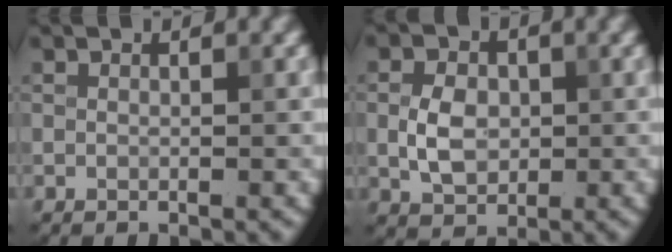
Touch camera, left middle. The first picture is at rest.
{"total": 3.7, "force": [-0.1, 2.7, 2.5], "torque": [-0.051, 0.000, -0.006]}